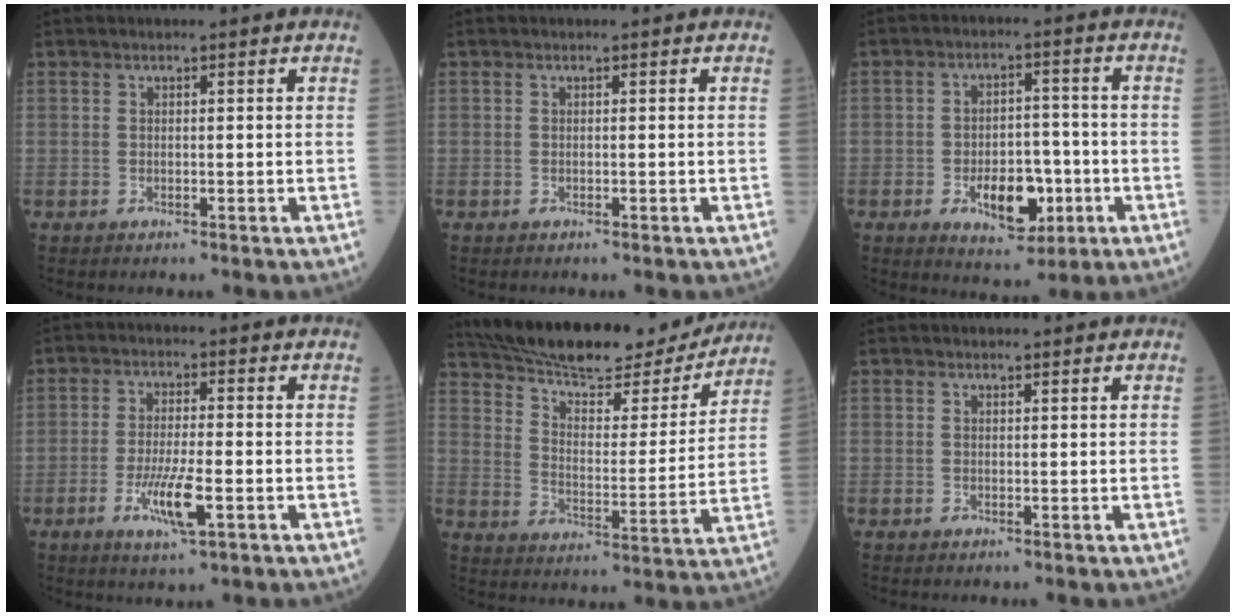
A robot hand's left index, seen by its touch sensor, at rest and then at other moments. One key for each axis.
{"total": 0.0}
{"total": 8.5, "fx": -3.1, "fy": 4.5, "fz": 6.5, "tx": -0.103, "ty": 0.004, "tz": -0.042}
{"total": 6.6, "fx": -2.5, "fy": 0.8, "fz": 6.0, "tx": -0.121, "ty": -0.012, "tz": -0.042}
{"total": 21.7, "fx": 19.6, "fy": 4.6, "fz": 8.1, "tx": -0.134, "ty": -0.005, "tz": 0.283}
{"total": 1.1, "fx": 1.1, "fy": 0.2, "fz": 0.2, "tx": -0.007, "ty": 0.008, "tz": 0.018}